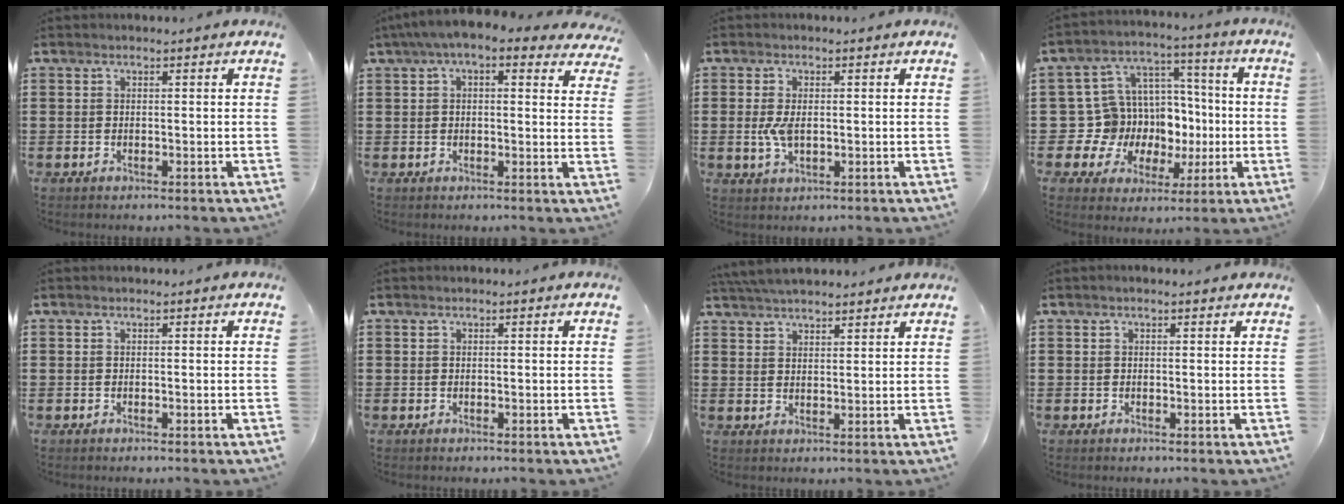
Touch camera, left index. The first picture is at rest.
{"total": 5.3, "force": [3.3, 1.5, 3.9], "torque": [-0.083, 0.000, 0.057]}
{"total": 3.9, "force": [-0.1, 2.0, 3.3], "torque": [-0.088, -0.002, -0.010]}
{"total": 11.6, "force": [-1.2, 11.2, 3.0], "torque": [-0.106, -0.016, -0.007]}
{"total": 0.0}
{"total": 0.0}
{"total": 4.6, "force": [4.4, 0.5, 1.2], "torque": [-0.036, -0.005, 0.084]}
{"total": 0.6, "force": [0.3, 0.3, 0.3], "torque": [-0.007, 0.005, 0.005]}